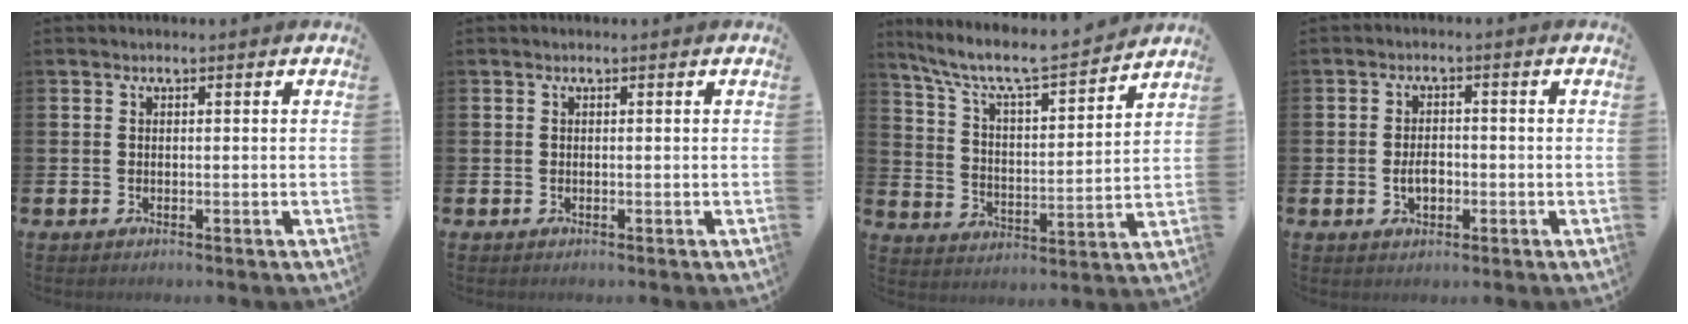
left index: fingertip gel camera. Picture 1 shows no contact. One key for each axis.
{"total": 0.0}
{"total": 8.4, "fx": 7.6, "fy": 1.3, "fz": 3.3, "tx": -0.102, "ty": -0.048, "tz": 0.126}
{"total": 2.8, "fx": -0.6, "fy": 1.8, "fz": 2.1, "tx": -0.030, "ty": -0.001, "tz": -0.014}